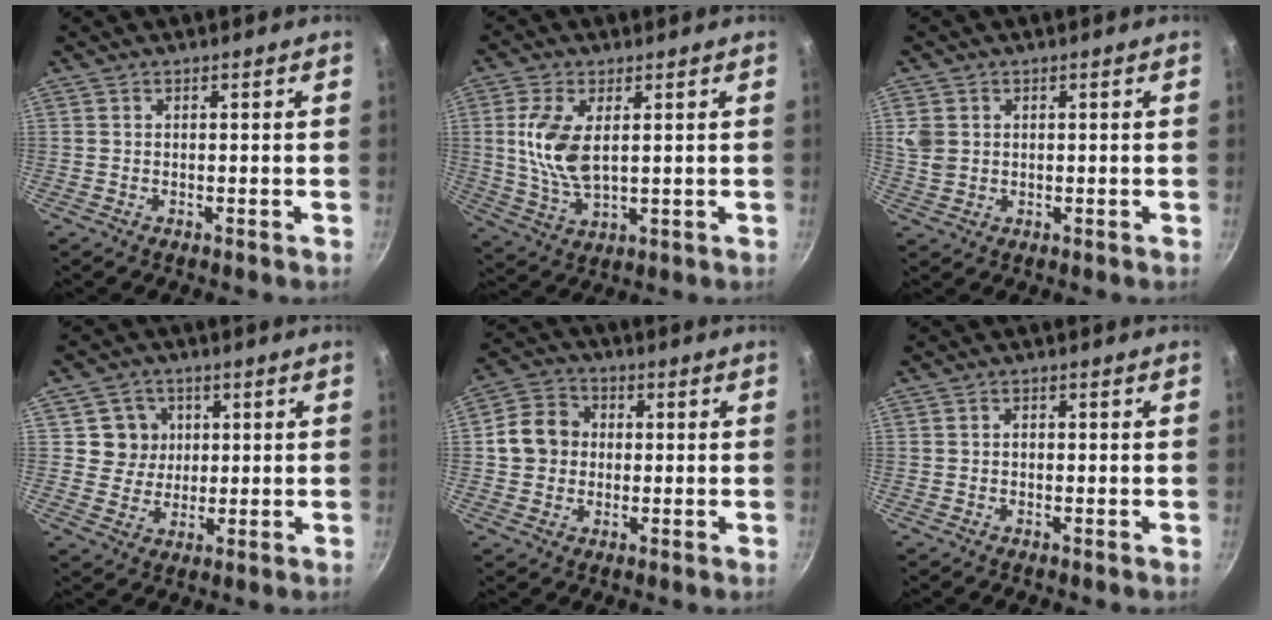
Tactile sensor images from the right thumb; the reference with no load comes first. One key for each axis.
{"total": 10.1, "fx": 1.8, "fy": 5.2, "fz": 8.5, "tx": -0.171, "ty": -0.010, "tz": 0.041}
{"total": 4.2, "fx": 0.9, "fy": 3.5, "fz": 2.1, "tx": -0.033, "ty": -0.004, "tz": 0.021}
{"total": 6.6, "fx": 1.5, "fy": 6.3, "fz": 1.5, "tx": 0.014, "ty": -0.002, "tz": 0.023}
{"total": 8.7, "fx": 0.4, "fy": 7.6, "fz": 4.1, "tx": -0.043, "ty": 0.016, "tz": -0.009}
{"total": 1.0, "fx": -0.2, "fy": 0.8, "fz": 0.5, "tx": -0.007, "ty": 0.004, "tz": -0.005}